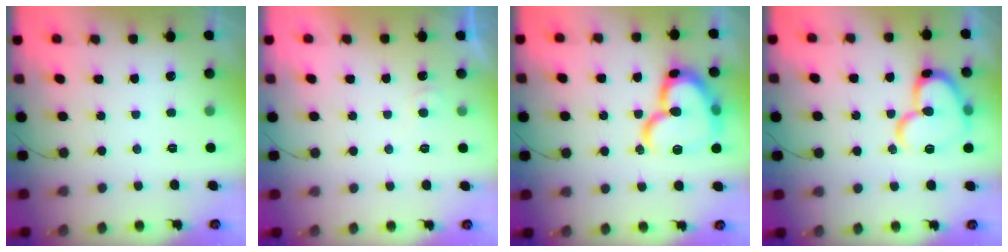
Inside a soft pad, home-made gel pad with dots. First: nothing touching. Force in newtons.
{"total": 3.9, "press": 3.8, "slide": 0.4}
{"total": 21.0, "press": 20.9, "slide": 2.3}
{"total": 16.5, "press": 16.4, "slide": 2.0}